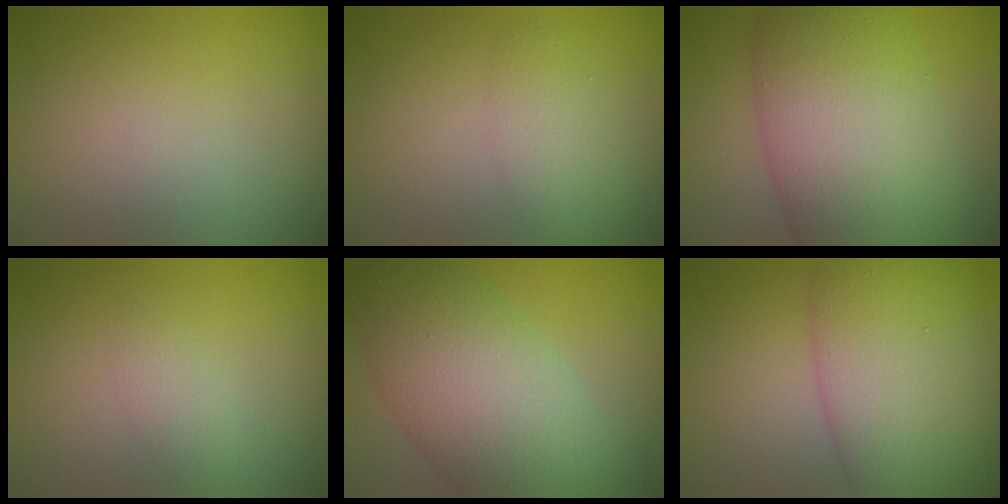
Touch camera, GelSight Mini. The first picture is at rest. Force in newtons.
{"total": 2.7, "press": 2.7, "slide": 0.0}
{"total": 11.5, "press": 11.5, "slide": 0.6}
{"total": 1.3, "press": 1.3, "slide": 0.0}
{"total": 8.9, "press": 8.9, "slide": 0.6}
{"total": 10.3, "press": 10.3, "slide": 0.5}